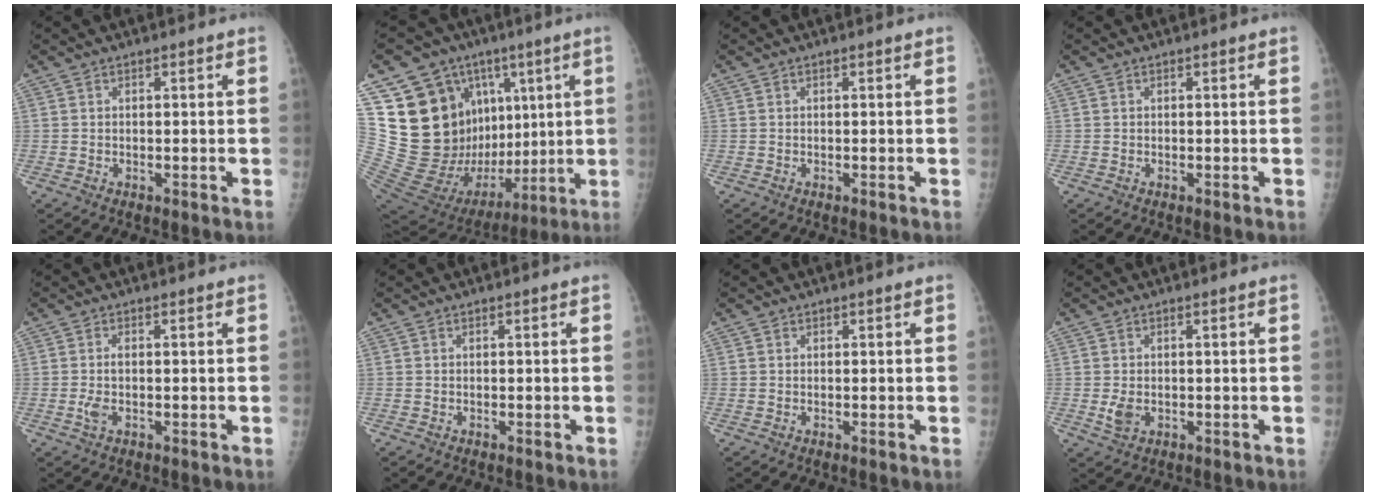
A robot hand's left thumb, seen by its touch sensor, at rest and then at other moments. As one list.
[{"total": 28.8, "force": [7.4, 20.1, 19.3], "torque": [-0.301, 0.004, 0.151]}, {"total": 0.0}, {"total": 0.0}, {"total": 2.3, "force": [-0.5, 0.9, 2.1], "torque": [-0.057, 0.005, -0.009]}, {"total": 0.0}, {"total": 0.0}, {"total": 2.5, "force": [-0.2, 1.8, 1.8], "torque": [-0.033, -0.006, 0.000]}]